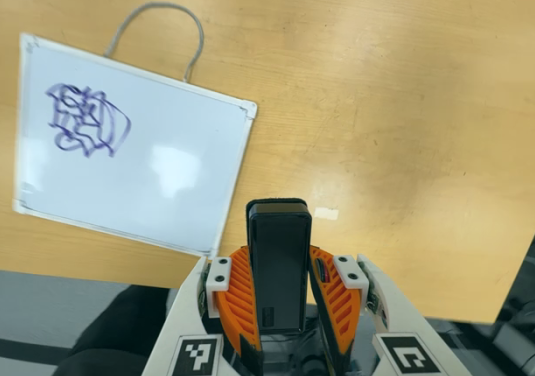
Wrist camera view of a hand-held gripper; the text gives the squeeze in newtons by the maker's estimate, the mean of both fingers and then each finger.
{"total": 4.5, "left": 3.1, "right": 5.9}